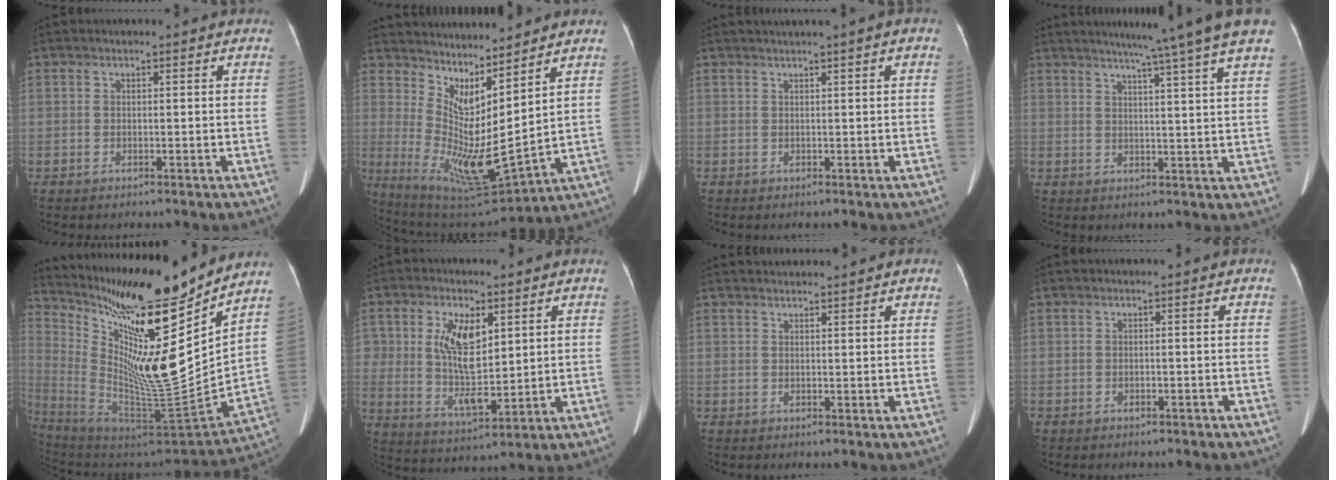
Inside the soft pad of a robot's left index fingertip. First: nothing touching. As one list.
[{"total": 10.5, "force": [6.3, 1.2, 8.3], "torque": [-0.162, -0.020, 0.135]}, {"total": 2.6, "force": [1.6, 0.1, 2.0], "torque": [-0.031, 0.025, 0.025]}, {"total": 11.8, "force": [9.4, -2.1, 6.8], "torque": [-0.100, -0.008, 0.106]}, {"total": 20.5, "force": [14.7, -0.1, 14.3], "torque": [-0.233, -0.041, 0.254]}, {"total": 9.0, "force": [2.4, 4.3, 7.5], "torque": [-0.145, 0.001, 0.051]}, {"total": 1.2, "force": [1.2, 0.2, -0.2], "torque": [-0.003, 0.020, 0.022]}, {"total": 2.9, "force": [-2.5, 1.0, 1.0], "torque": [-0.016, -0.004, -0.025]}]